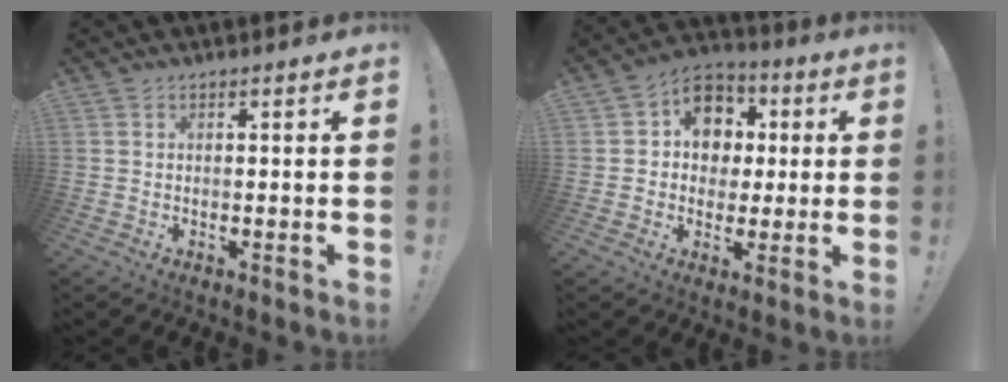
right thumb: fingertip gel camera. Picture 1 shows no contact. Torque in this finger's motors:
{"motor_torque": [-0.33, 0.64, 0.58, -0.39, -0.04]}